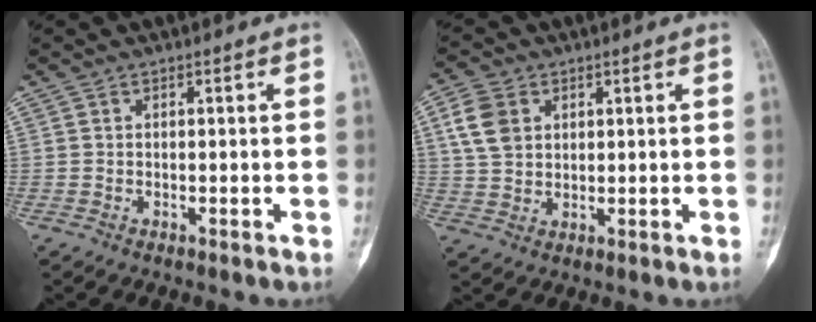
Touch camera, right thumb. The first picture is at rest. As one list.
[{"total": 7.0, "force": [2.5, 5.1, 4.0], "torque": [-0.071, -0.001, 0.050]}]